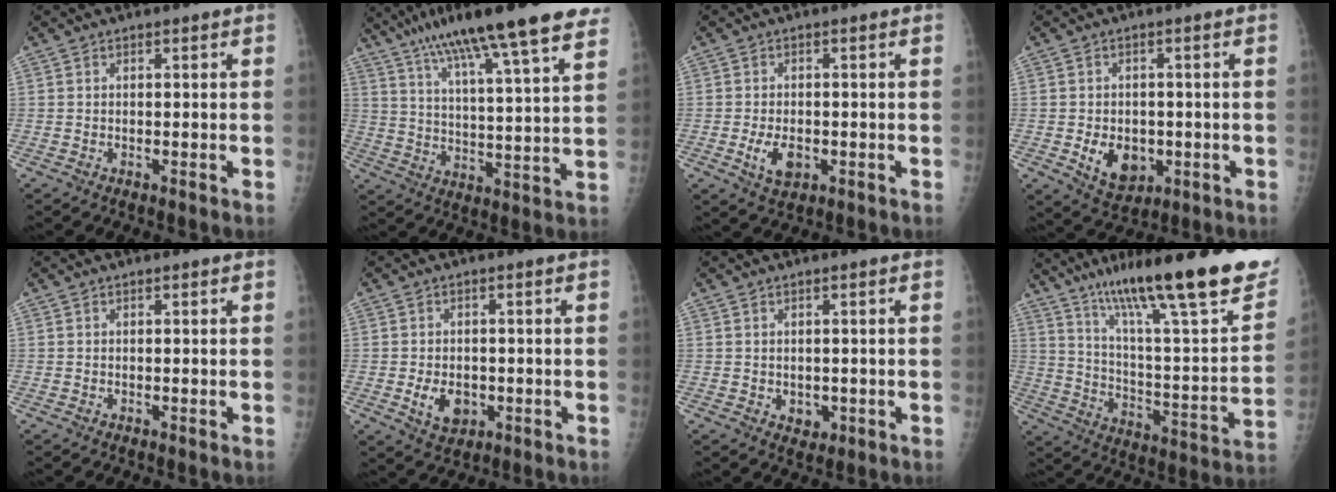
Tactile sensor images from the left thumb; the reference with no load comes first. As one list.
[{"total": 23.2, "force": [16.1, 3.1, 16.4], "torque": [-0.255, -0.030, 0.242]}, {"total": 4.8, "force": [-1.2, 2.9, 3.6], "torque": [-0.062, -0.004, -0.015]}, {"total": 7.4, "force": [-1.6, 5.5, 4.7], "torque": [-0.051, -0.003, -0.009]}, {"total": 0.0}, {"total": 5.4, "force": [-1.2, 3.9, 3.6], "torque": [-0.047, -0.002, -0.009]}, {"total": 2.3, "force": [-0.2, 1.9, 1.3], "torque": [-0.011, -0.002, 0.005]}, {"total": 30.2, "force": [20.9, 4.5, 21.3], "torque": [-0.308, -0.076, 0.316]}]